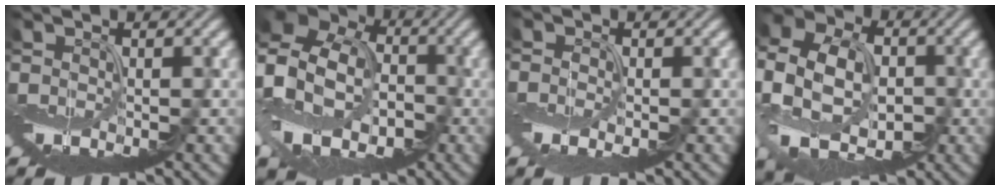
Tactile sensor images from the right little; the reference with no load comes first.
{"total": 15.0, "force": [-1.8, 12.2, 8.6], "torque": [-0.206, 0.012, -0.061]}
{"total": 1.3, "force": [-0.6, 0.6, 1.0], "torque": [-0.024, -0.002, -0.015]}
{"total": 11.2, "force": [-1.4, 8.5, 7.1], "torque": [-0.162, -0.002, -0.030]}